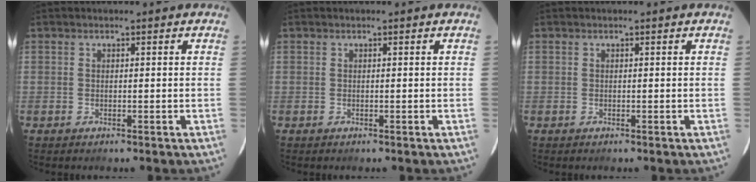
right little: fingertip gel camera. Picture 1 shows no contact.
{"total": 0.0}
{"total": 0.0}